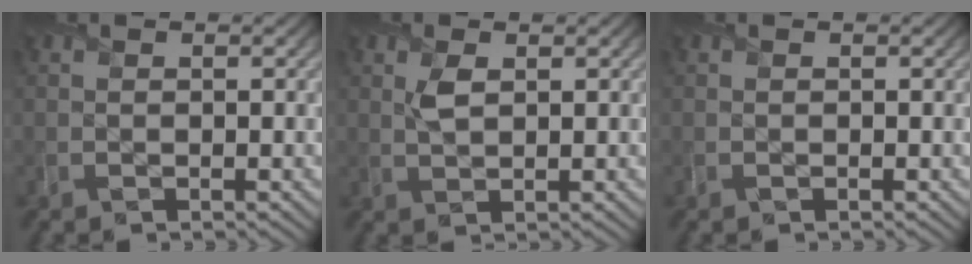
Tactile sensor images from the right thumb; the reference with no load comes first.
{"total": 2.2, "force": [0.8, 1.1, 1.8], "torque": [-0.040, -0.002, 0.016]}
{"total": 0.0}